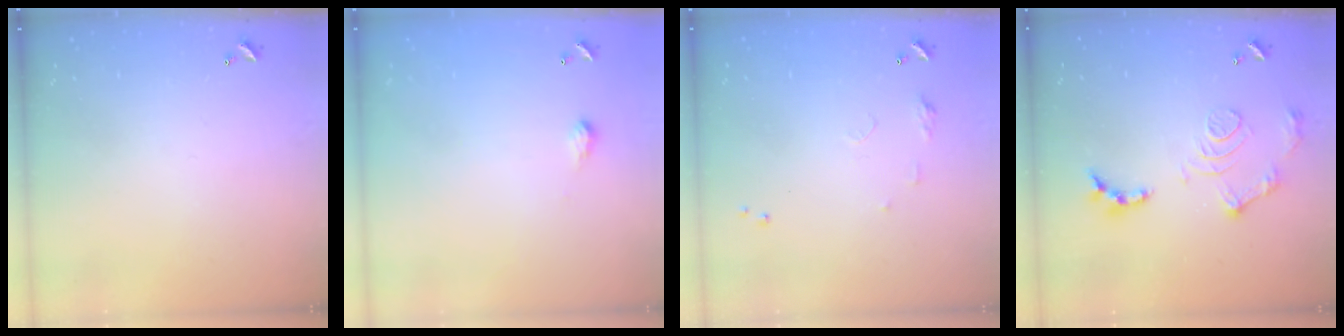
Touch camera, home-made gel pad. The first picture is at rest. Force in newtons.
{"total": 2.0, "press": 2.0, "slide": 0.3}
{"total": 6.3, "press": 6.3, "slide": 0.7}
{"total": 11.8, "press": 11.7, "slide": 0.8}